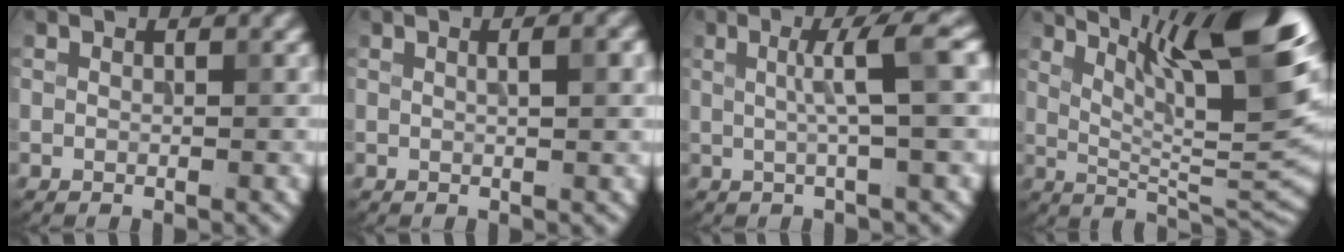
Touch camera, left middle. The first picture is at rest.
{"total": 2.4, "force": [0.6, 0.7, 2.2], "torque": [-0.016, 0.001, 0.005]}
{"total": 4.0, "force": [0.6, 0.3, 4.0], "torque": [-0.061, 0.008, 0.008]}
{"total": 14.2, "force": [7.6, 3.2, 11.5], "torque": [-0.159, 0.011, 0.129]}